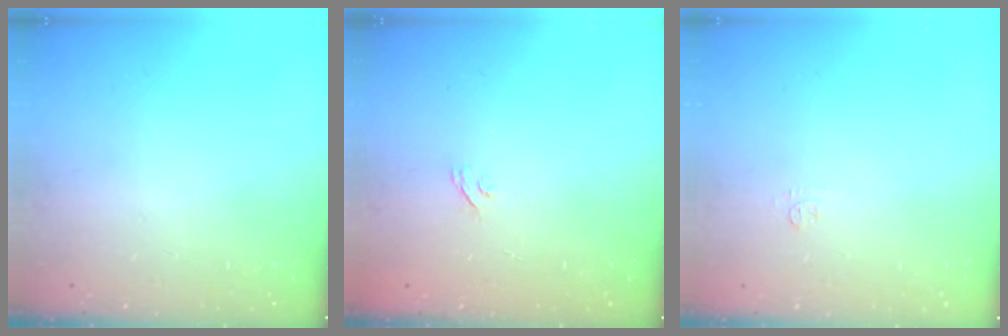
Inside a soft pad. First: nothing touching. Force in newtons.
{"total": 2.2, "press": 1.9, "slide": 1.1}
{"total": 3.1, "press": 3.0, "slide": 0.4}